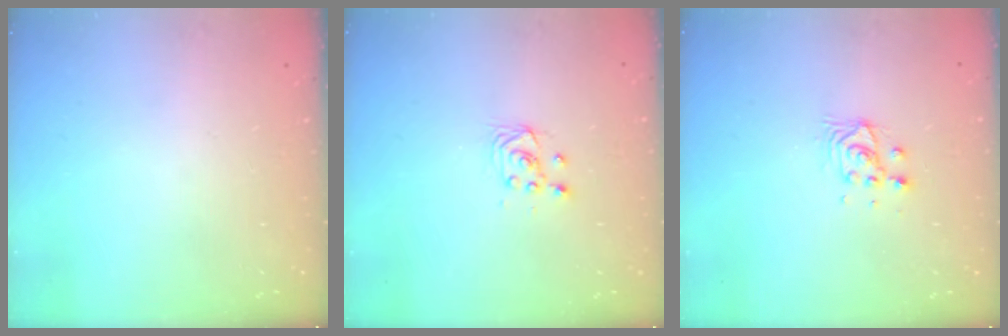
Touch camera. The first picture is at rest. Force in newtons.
{"total": 2.9, "press": 2.6, "slide": 1.3}
{"total": 4.4, "press": 4.4, "slide": 0.3}